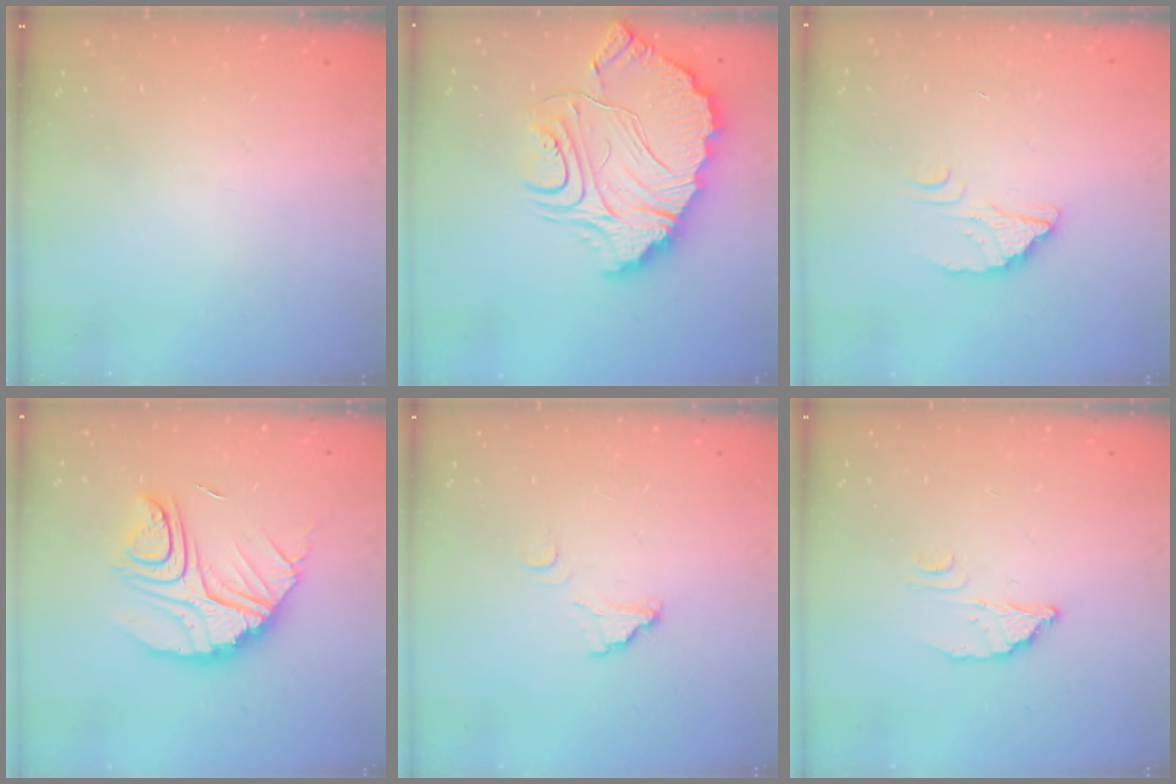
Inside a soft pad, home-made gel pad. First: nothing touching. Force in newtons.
{"total": 20.6, "press": 20.5, "slide": 1.8}
{"total": 2.4, "press": 2.4, "slide": 0.0}
{"total": 13.0, "press": 12.9, "slide": 0.9}
{"total": 6.0, "press": 6.0, "slide": 0.6}
{"total": 2.8, "press": 2.8, "slide": 0.2}